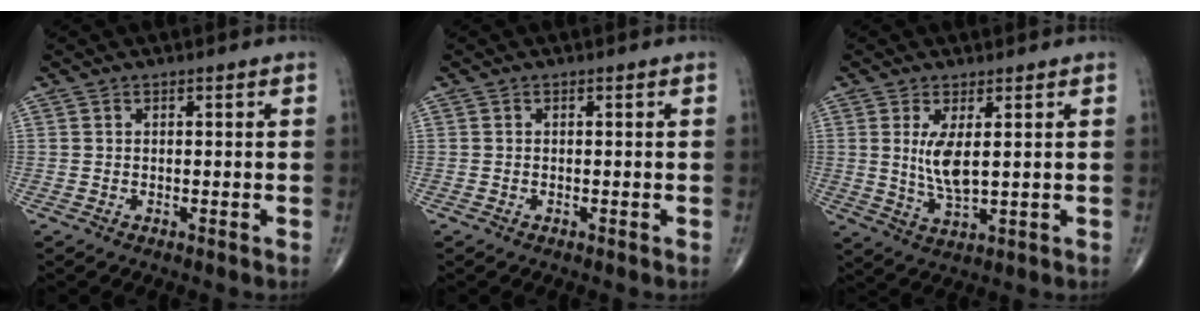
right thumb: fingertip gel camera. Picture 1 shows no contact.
{"total": 0.0}
{"total": 6.2, "force": [1.3, 2.0, 5.8], "torque": [-0.116, -0.025, 0.034]}